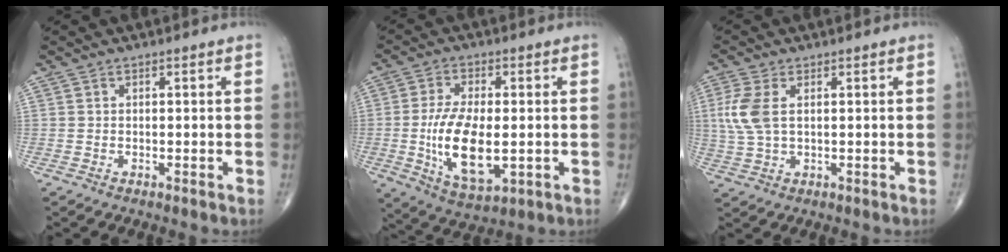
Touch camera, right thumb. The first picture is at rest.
{"total": 13.6, "force": [-1.7, 6.3, 12.0], "torque": [-0.222, -0.013, -0.022]}
{"total": 6.5, "force": [1.3, 3.4, 5.4], "torque": [-0.143, 0.004, 0.029]}